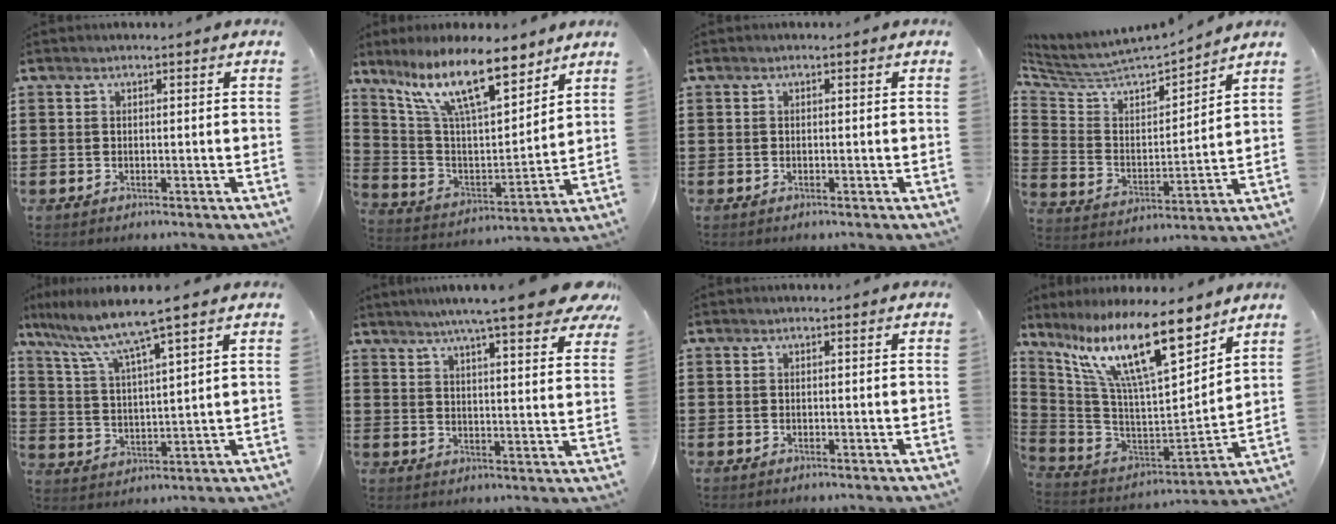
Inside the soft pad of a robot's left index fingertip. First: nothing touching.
{"total": 14.2, "force": [10.2, 3.5, 9.2], "torque": [-0.196, -0.036, 0.179]}
{"total": 0.0}
{"total": 5.0, "force": [4.6, 1.3, 1.4], "torque": [-0.058, -0.039, 0.070]}
{"total": 7.5, "force": [5.9, -0.1, 4.6], "torque": [-0.112, -0.033, 0.096]}
{"total": 9.3, "force": [7.6, 0.2, 5.4], "torque": [-0.113, -0.030, 0.128]}
{"total": 0.0}
{"total": 17.1, "force": [11.1, 4.0, 12.5], "torque": [-0.269, -0.057, 0.188]}